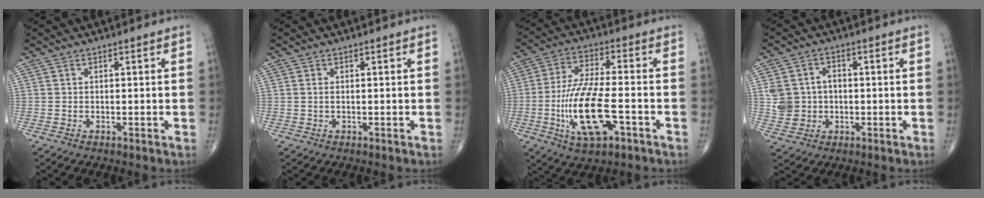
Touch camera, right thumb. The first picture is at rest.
{"total": 0.6, "force": [0.0, 0.2, 0.5], "torque": [-0.014, 0.000, 0.000]}
{"total": 15.1, "force": [-4.5, 5.4, 13.4], "torque": [-0.265, 0.020, -0.078]}
{"total": 6.9, "force": [-0.1, 6.2, 3.1], "torque": [-0.038, 0.010, 0.001]}